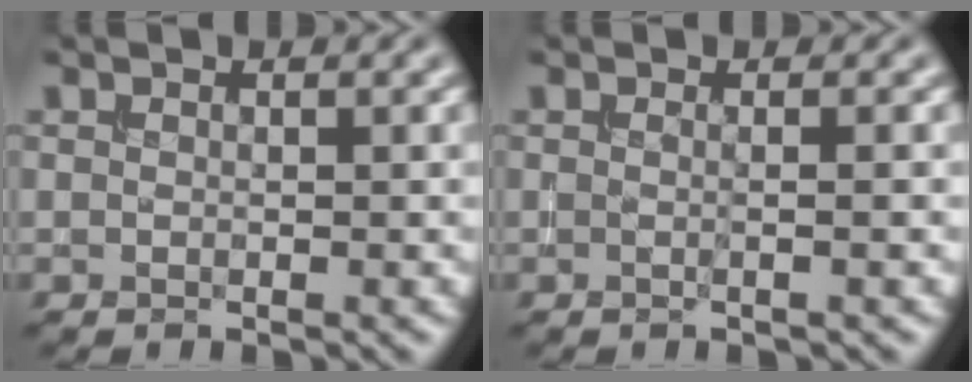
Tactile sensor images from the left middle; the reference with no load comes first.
{"total": 1.7, "force": [0.1, 0.7, 1.5], "torque": [-0.009, -0.006, -0.014]}